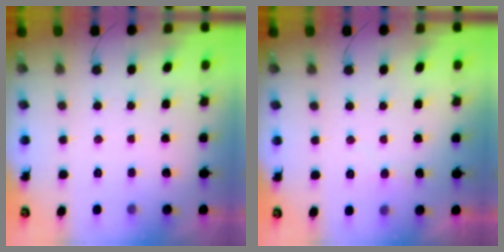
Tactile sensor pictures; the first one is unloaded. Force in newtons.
{"total": 5.3, "press": 5.3, "slide": 0.5}